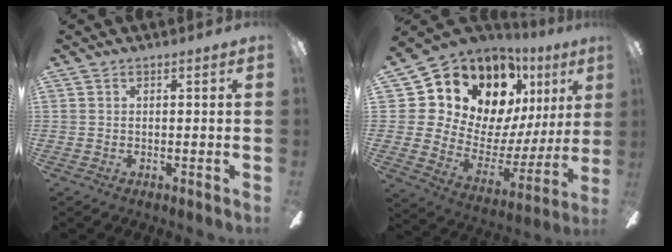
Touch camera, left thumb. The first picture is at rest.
{"total": 15.0, "force": [11.4, 8.2, 5.2], "torque": [-0.088, -0.122, 0.217]}